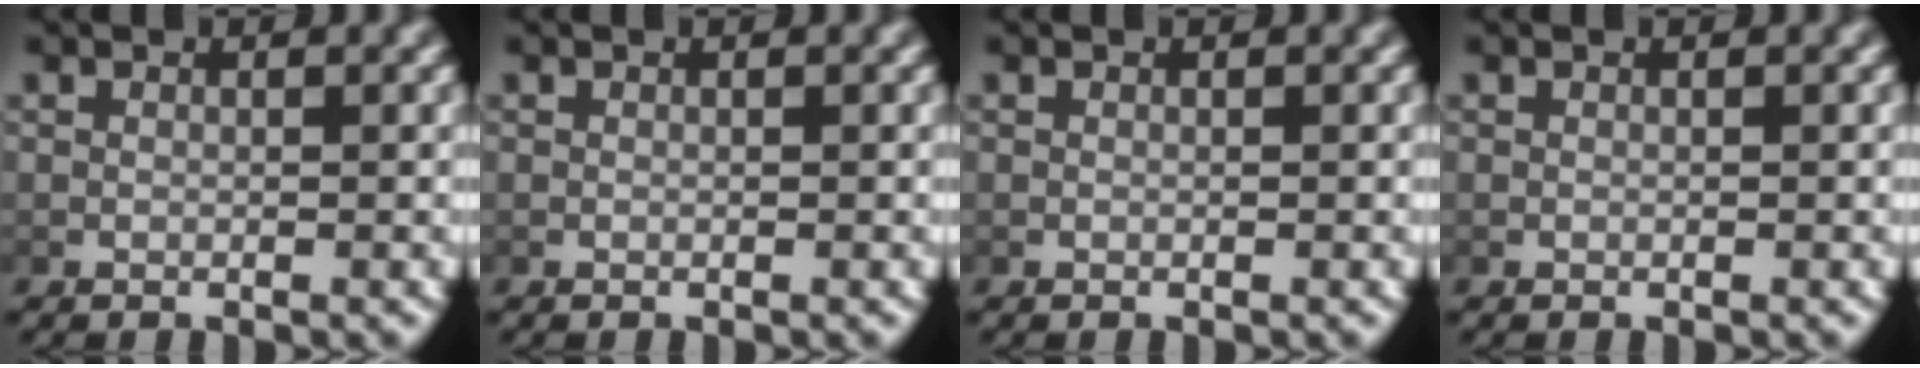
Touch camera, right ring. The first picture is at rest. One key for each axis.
{"total": 0.0}
{"total": 0.0}
{"total": 0.0}